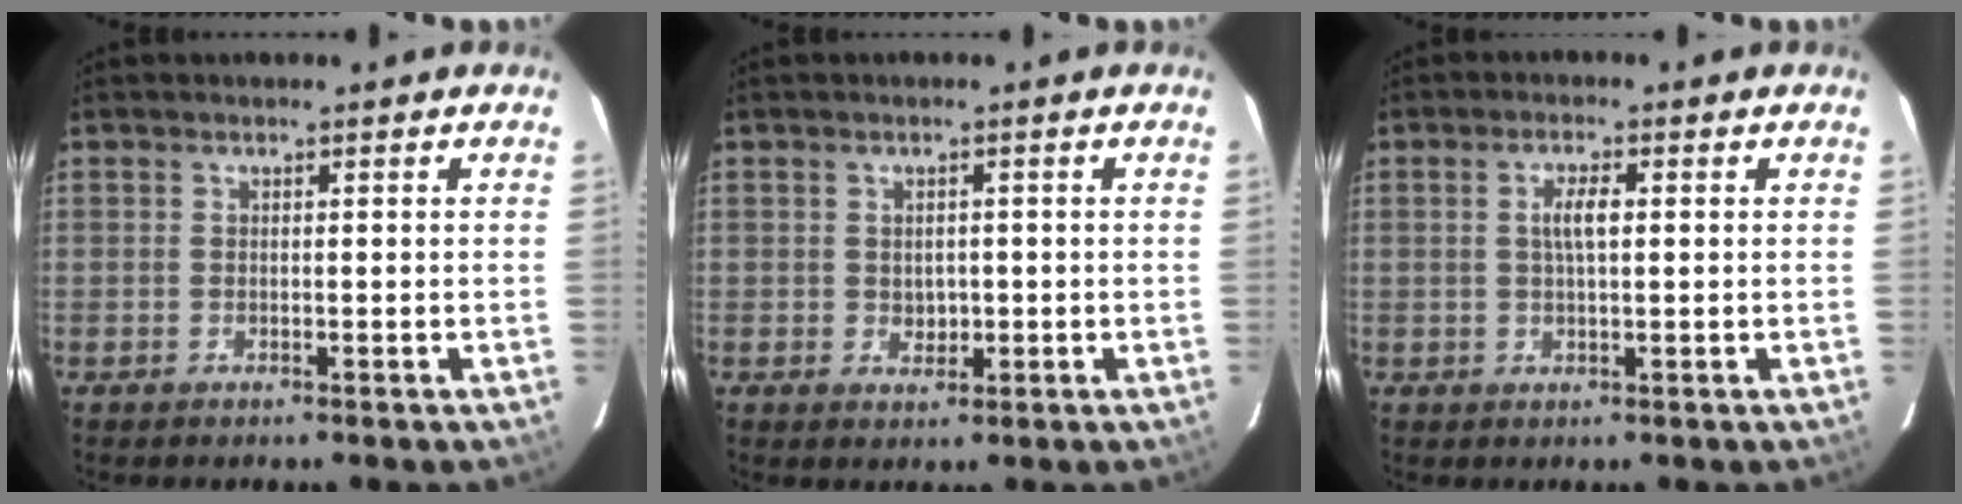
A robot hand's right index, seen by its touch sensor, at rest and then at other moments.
{"total": 2.6, "force": [-0.2, 2.2, 1.3], "torque": [-0.019, 0.002, 0.002]}
{"total": 3.3, "force": [0.5, 0.9, 3.2], "torque": [-0.060, 0.004, 0.011]}